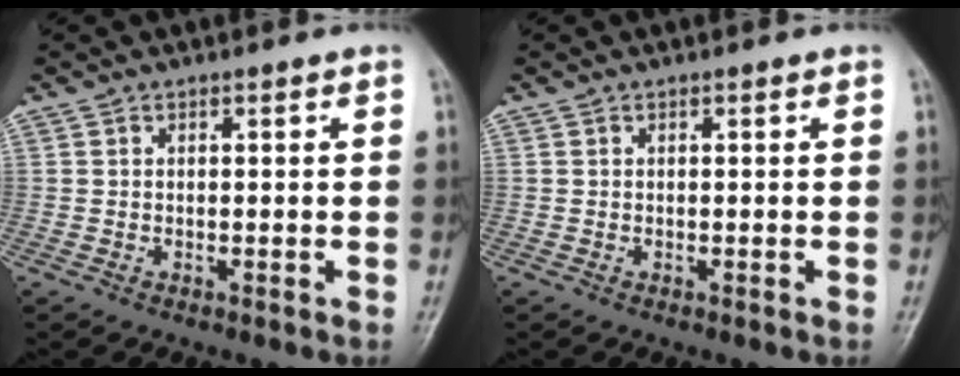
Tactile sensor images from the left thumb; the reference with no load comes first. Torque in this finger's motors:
{"motor_torque": [-0.01, 0.01, -0.08, 0.01, 0.00]}